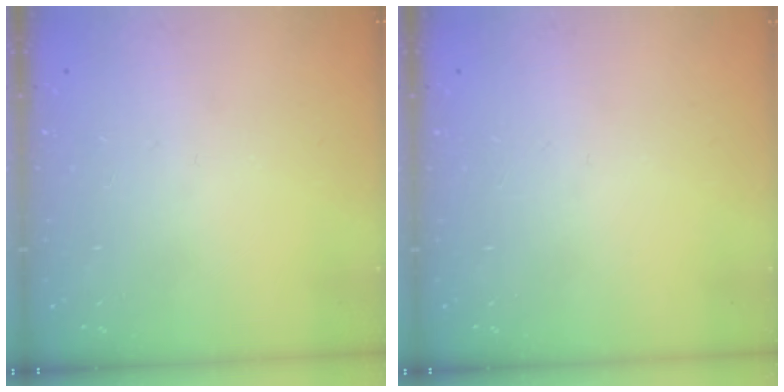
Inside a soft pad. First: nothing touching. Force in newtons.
{"total": 0.0}